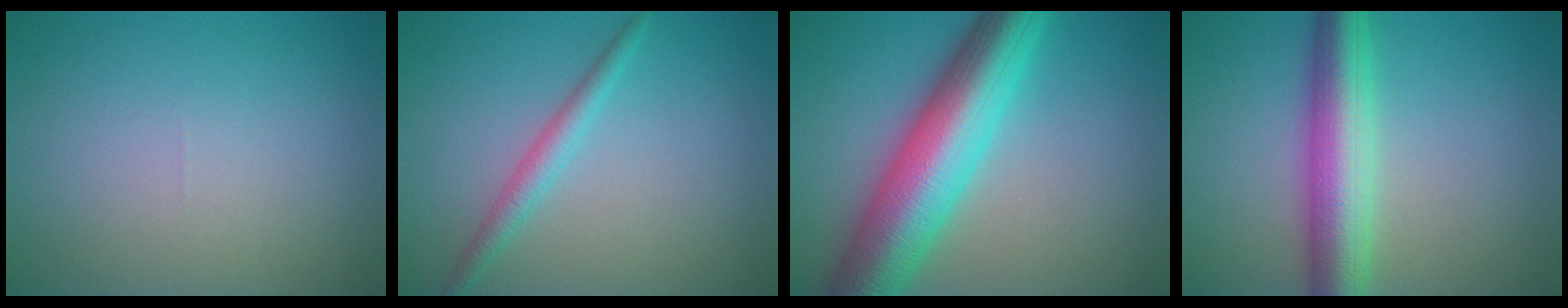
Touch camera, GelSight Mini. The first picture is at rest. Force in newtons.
{"total": 2.1, "press": 2.1, "slide": 0.0}
{"total": 11.1, "press": 11.1, "slide": 0.2}
{"total": 7.1, "press": 7.1, "slide": 0.2}